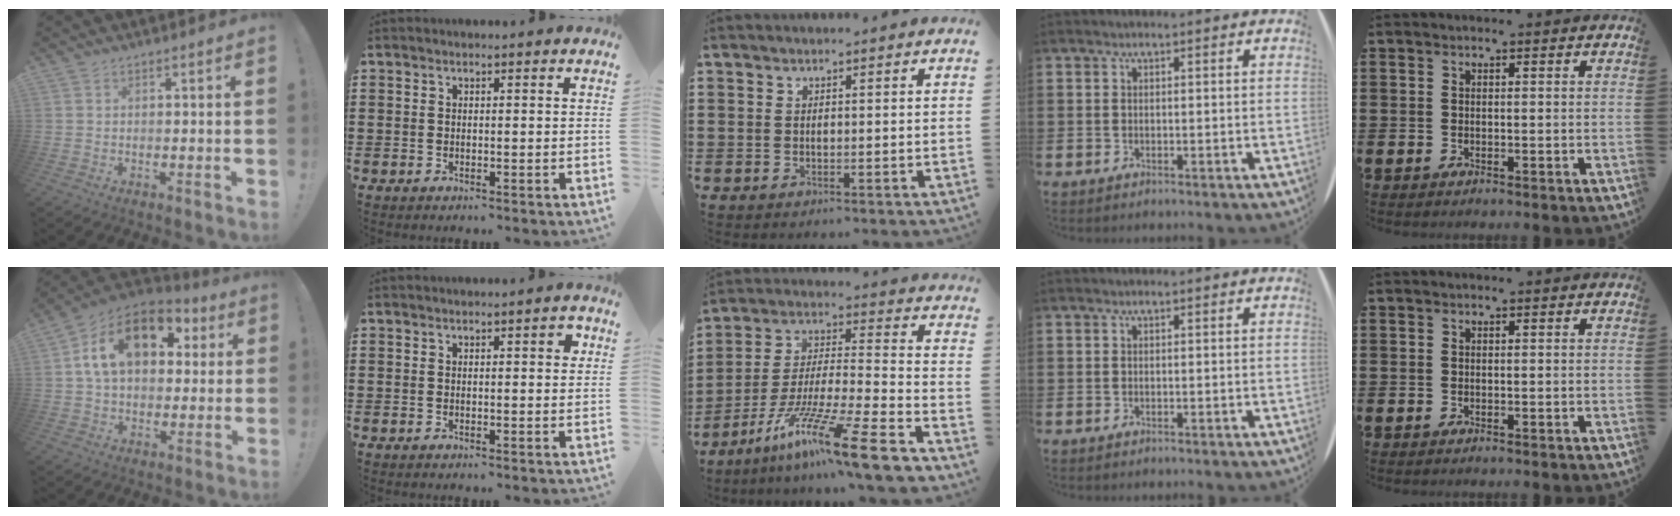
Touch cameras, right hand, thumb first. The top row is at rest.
{"thumb": {"total": 18.1, "force": [5.6, 12.1, 12.3], "torque": [-0.198, -0.003, 0.099]}, "index": {"total": 1.2, "force": [0.3, 0.3, 1.1], "torque": [-0.013, 0.001, 0.001]}, "middle": {"total": 14.5, "force": [-10.9, -0.4, 9.5], "torque": [-0.174, 0.006, -0.206]}}